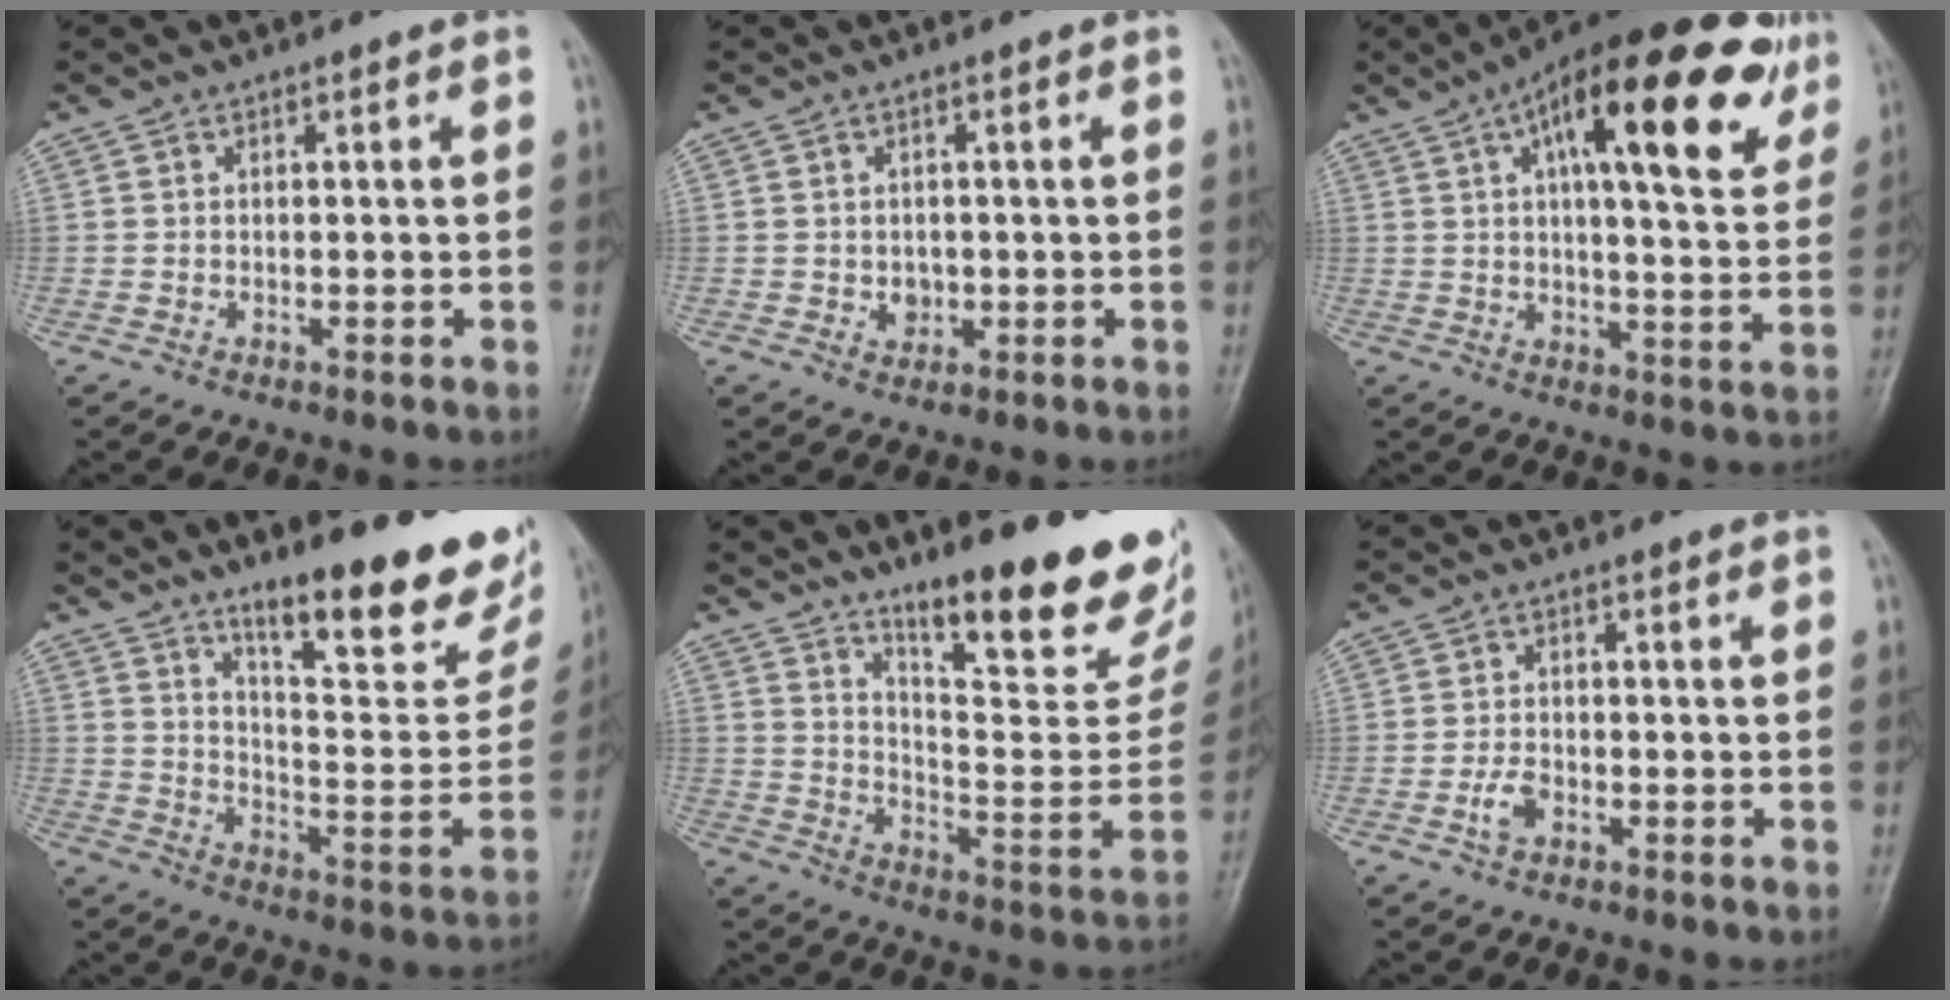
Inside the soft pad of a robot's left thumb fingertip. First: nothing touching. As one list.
[{"total": 2.4, "force": [-0.2, 2.1, 1.2], "torque": [-0.006, 0.001, 0.001]}, {"total": 23.7, "force": [10.8, 8.1, 19.5], "torque": [-0.265, -0.003, 0.151]}, {"total": 22.8, "force": [15.5, 6.3, 15.4], "torque": [-0.168, -0.093, 0.229]}, {"total": 25.5, "force": [17.4, 6.3, 17.6], "torque": [-0.210, -0.102, 0.255]}, {"total": 2.9, "force": [-1.3, 1.7, 2.0], "torque": [-0.039, 0.008, -0.026]}]